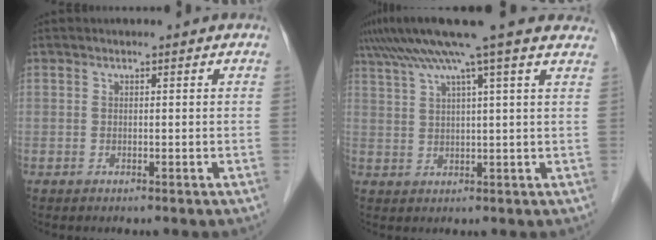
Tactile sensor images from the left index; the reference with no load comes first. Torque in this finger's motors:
{"motor_torque": [1.00, -1.14, 0.61, 0.21]}